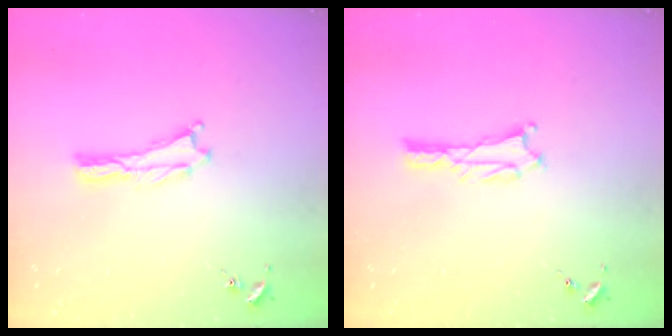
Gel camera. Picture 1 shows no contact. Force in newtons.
{"total": 1.3, "press": 1.3, "slide": 0.3}